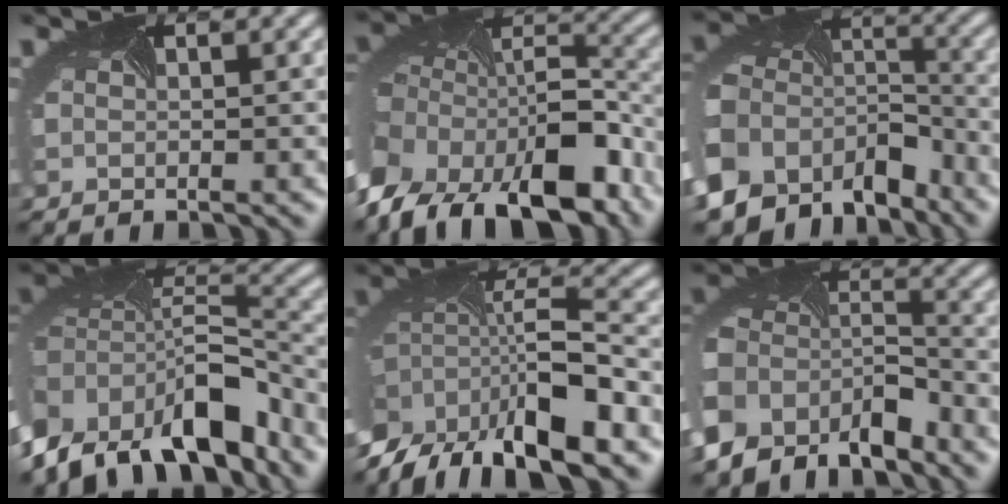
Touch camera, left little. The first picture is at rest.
{"total": 16.2, "force": [-9.0, 8.8, 10.3], "torque": [-0.231, -0.039, -0.126]}
{"total": 12.4, "force": [-7.1, 8.5, 5.5], "torque": [-0.143, -0.033, -0.108]}
{"total": 12.3, "force": [-6.6, 7.2, 7.4], "torque": [-0.155, -0.003, -0.112]}
{"total": 10.8, "force": [-7.0, 4.1, 7.2], "torque": [-0.133, -0.012, -0.124]}
{"total": 9.2, "force": [-6.0, 5.8, 3.8], "torque": [-0.082, -0.012, -0.110]}